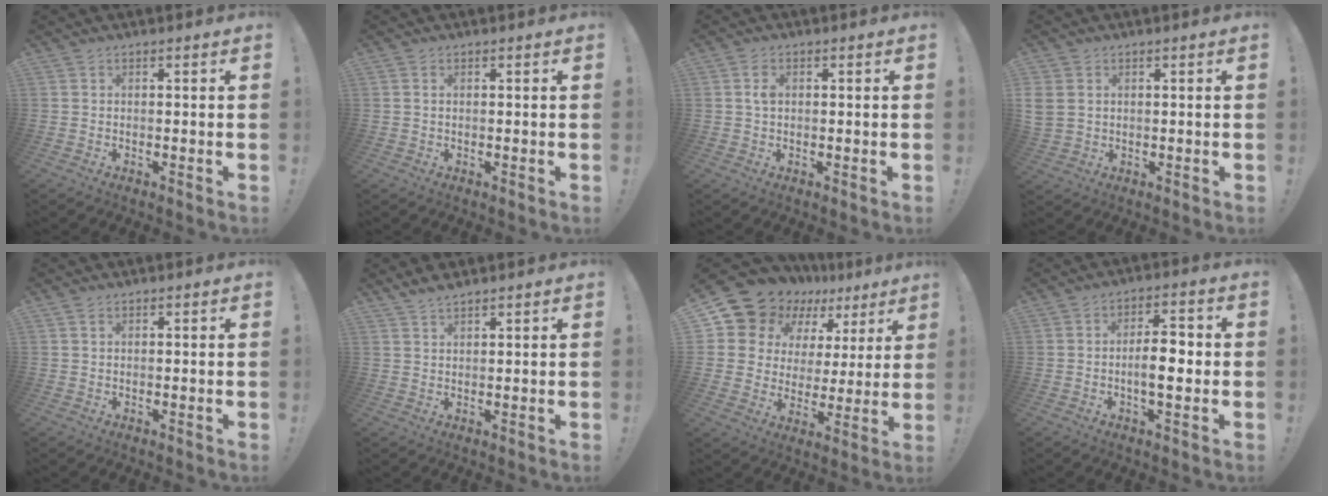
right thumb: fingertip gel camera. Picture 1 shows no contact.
{"total": 0.9, "force": [0.4, 0.5, 0.6], "torque": [-0.016, 0.003, 0.009]}
{"total": 2.8, "force": [0.6, 1.7, 2.1], "torque": [-0.039, 0.005, 0.009]}
{"total": 4.7, "force": [1.4, 4.0, 2.1], "torque": [-0.049, 0.004, 0.031]}
{"total": 0.8, "force": [0.4, 0.6, 0.2], "torque": [-0.001, -0.001, 0.007]}
{"total": 3.2, "force": [2.8, 0.7, 1.4], "torque": [-0.030, -0.013, 0.052]}
{"total": 13.3, "force": [10.5, 7.4, 3.2], "torque": [-0.073, -0.086, 0.206]}
{"total": 8.4, "force": [-1.4, 3.5, 7.4], "torque": [-0.113, 0.011, -0.029]}